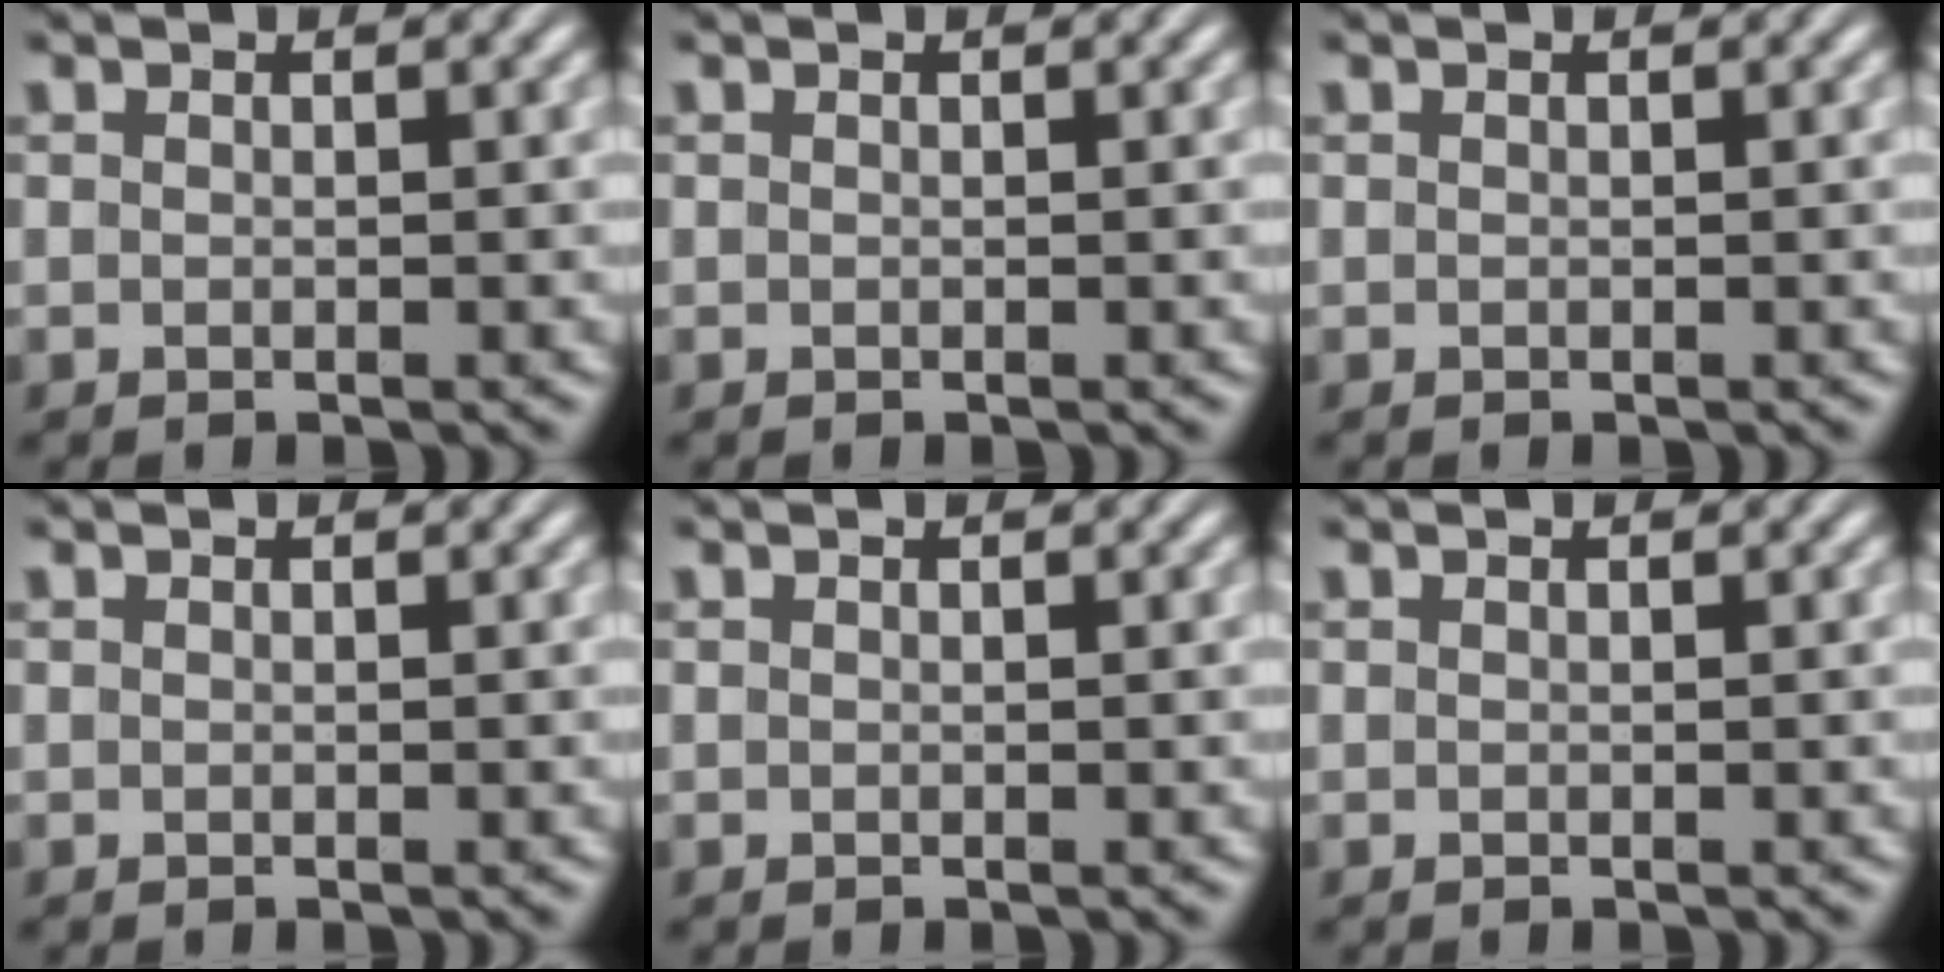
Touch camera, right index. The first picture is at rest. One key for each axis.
{"total": 0.0}
{"total": 0.0}
{"total": 0.0}
{"total": 0.0}
{"total": 0.0}